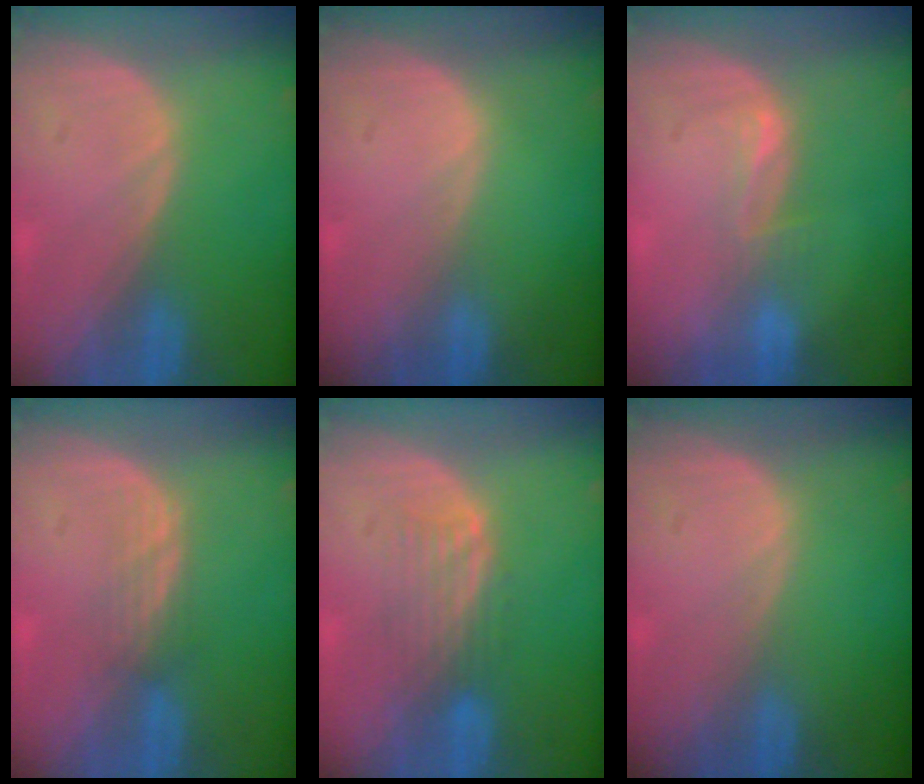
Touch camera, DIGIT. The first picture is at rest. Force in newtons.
{"total": 0.0}
{"total": 2.6, "press": 2.0, "slide": 1.6}
{"total": 2.5, "press": 2.3, "slide": 0.9}
{"total": 4.5, "press": 3.8, "slide": 2.3}
{"total": 0.0}